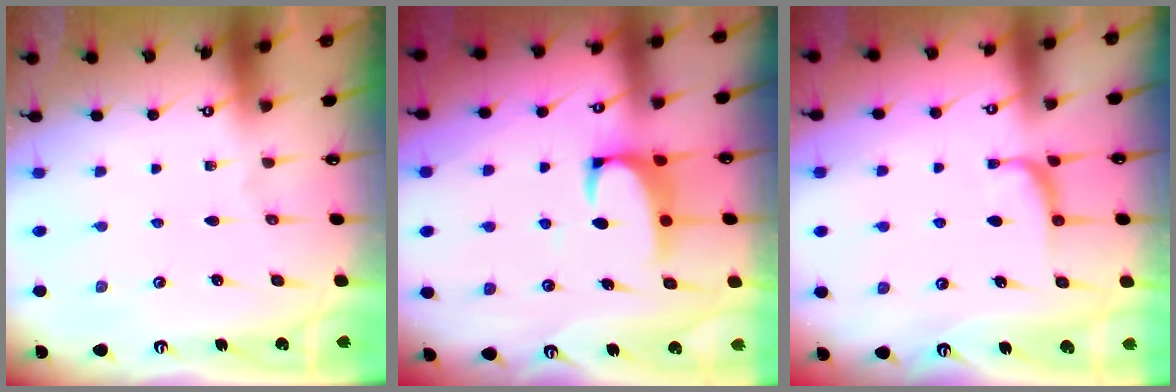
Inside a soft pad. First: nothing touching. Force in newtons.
{"total": 2.1, "press": 1.9, "slide": 0.9}
{"total": 0.8, "press": 0.6, "slide": 0.6}